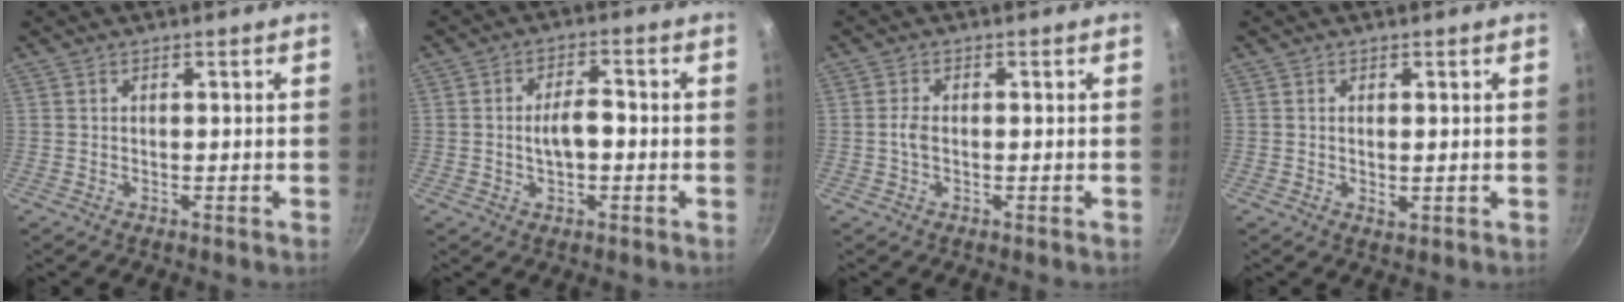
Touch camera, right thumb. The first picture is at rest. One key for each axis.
{"total": 5.8, "fx": -0.8, "fy": 2.9, "fz": 5.0, "tx": -0.071, "ty": 0.022, "tz": -0.014}
{"total": 2.1, "fx": -0.3, "fy": 1.1, "fz": 1.7, "tx": -0.038, "ty": 0.007, "tz": -0.009}
{"total": 1.7, "fx": 0.0, "fy": 0.7, "fz": 1.5, "tx": -0.025, "ty": -0.004, "tz": 0.001}